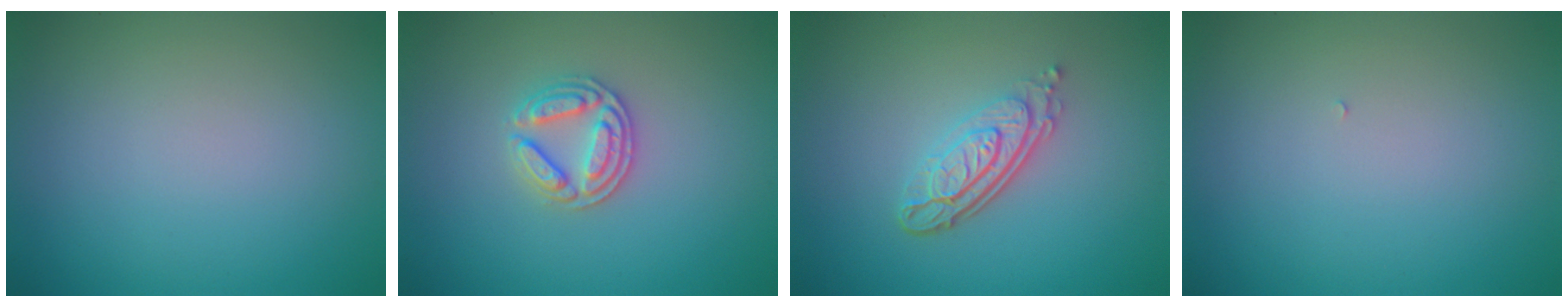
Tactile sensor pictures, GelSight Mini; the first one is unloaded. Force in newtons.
{"total": 2.9, "press": 2.7, "slide": 0.9}
{"total": 4.4, "press": 3.1, "slide": 3.1}
{"total": 0.0}